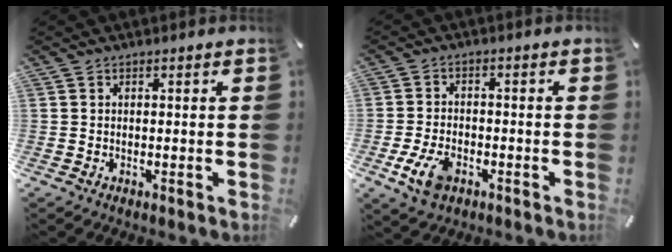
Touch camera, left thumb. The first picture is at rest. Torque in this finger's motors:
{"motor_torque": [0.61, 1.79, 0.21, 0.00, 0.11]}